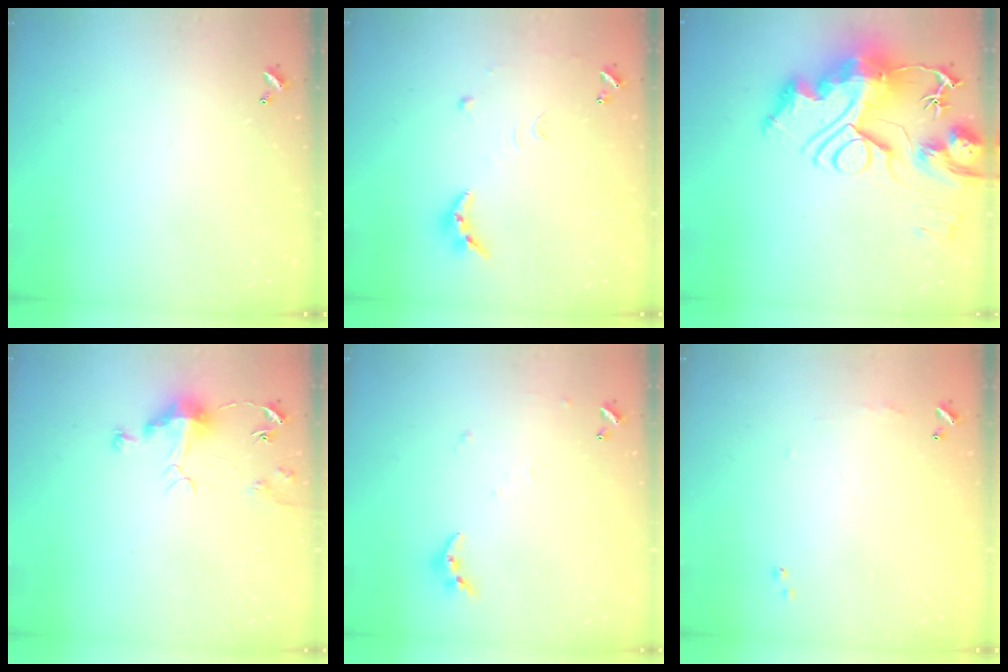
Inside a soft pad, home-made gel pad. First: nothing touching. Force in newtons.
{"total": 9.0, "press": 9.0, "slide": 0.5}
{"total": 0.5, "press": 0.5, "slide": 0.0}
{"total": 7.0, "press": 7.0, "slide": 0.7}
{"total": 4.1, "press": 4.1, "slide": 0.4}
{"total": 5.2, "press": 5.1, "slide": 0.6}